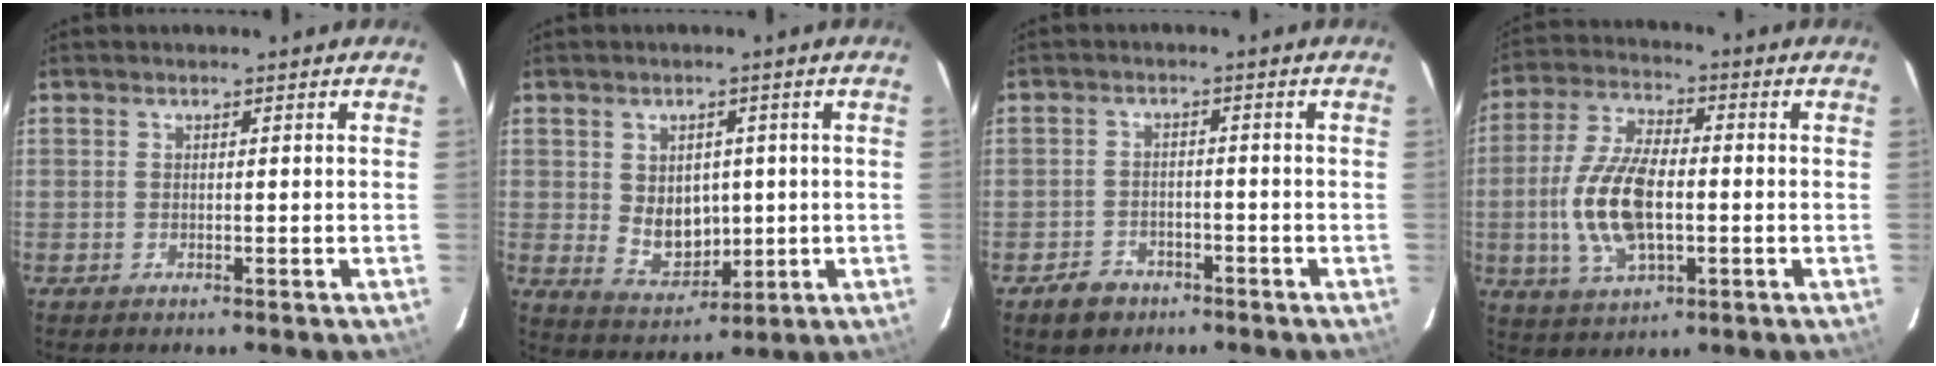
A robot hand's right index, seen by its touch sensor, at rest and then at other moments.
{"total": 7.6, "force": [0.4, 6.1, 4.6], "torque": [-0.081, -0.005, 0.029]}
{"total": 5.0, "force": [-3.3, 3.6, 1.2], "torque": [-0.040, 0.013, -0.048]}
{"total": 13.9, "force": [-1.9, 6.7, 12.0], "torque": [-0.251, 0.004, -0.033]}